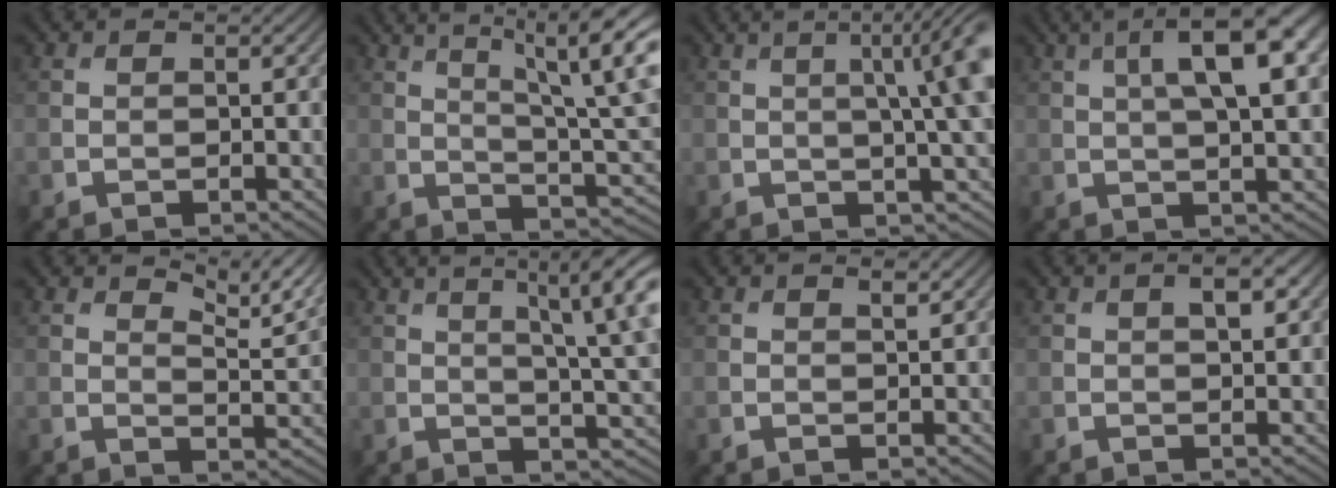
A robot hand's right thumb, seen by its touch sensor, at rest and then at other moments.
{"total": 14.0, "force": [5.7, 3.5, 12.2], "torque": [-0.176, 0.017, 0.090]}
{"total": 9.3, "force": [1.3, 2.0, 9.0], "torque": [-0.093, 0.018, 0.014]}
{"total": 10.3, "force": [3.5, 2.7, 9.3], "torque": [-0.142, 0.014, 0.050]}
{"total": 6.2, "force": [4.8, 1.3, 3.6], "torque": [-0.069, -0.005, 0.078]}
{"total": 12.8, "force": [4.4, 3.2, 11.5], "torque": [-0.160, 0.023, 0.070]}
{"total": 0.8, "force": [0.6, 0.1, 0.5], "torque": [-0.008, 0.000, 0.012]}
{"total": 2.2, "force": [0.8, 0.7, 1.9], "torque": [-0.028, 0.000, 0.015]}